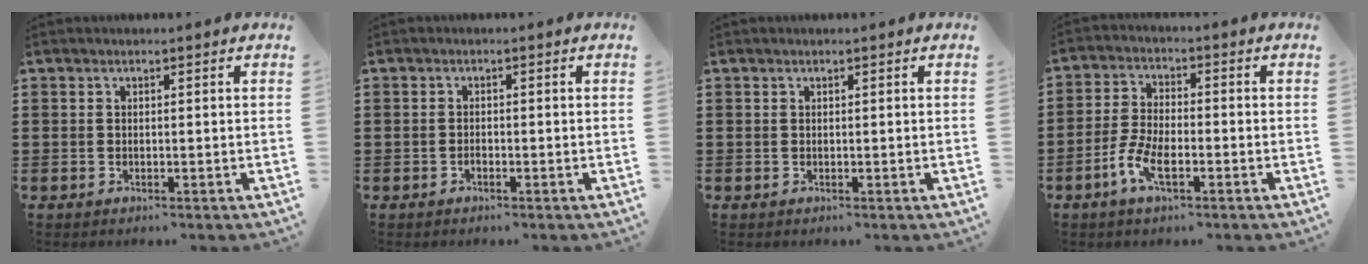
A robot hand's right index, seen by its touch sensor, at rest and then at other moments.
{"total": 0.8, "force": [-0.6, 0.4, 0.4], "torque": [-0.009, -0.002, -0.010]}
{"total": 0.0}
{"total": 5.8, "force": [-2.8, 2.1, 4.6], "torque": [-0.118, -0.009, -0.060]}